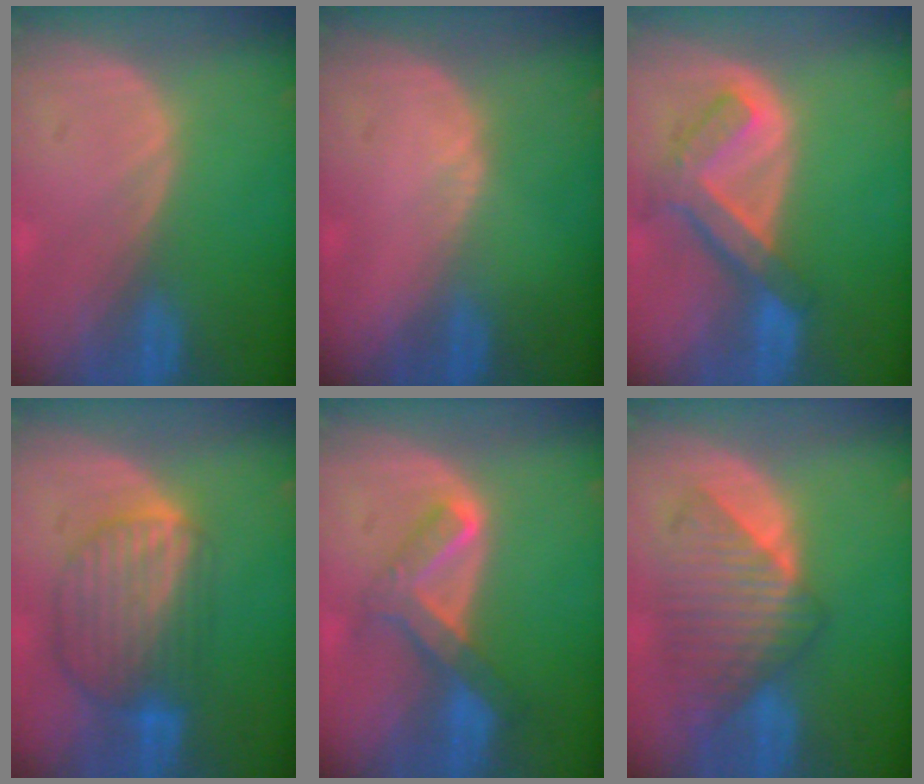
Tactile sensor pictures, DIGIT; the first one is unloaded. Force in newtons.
{"total": 0.7, "press": 0.4, "slide": 0.5}
{"total": 7.5, "press": 6.5, "slide": 3.8}
{"total": 8.7, "press": 7.6, "slide": 4.1}
{"total": 6.5, "press": 5.9, "slide": 2.6}
{"total": 8.8, "press": 8.0, "slide": 3.5}